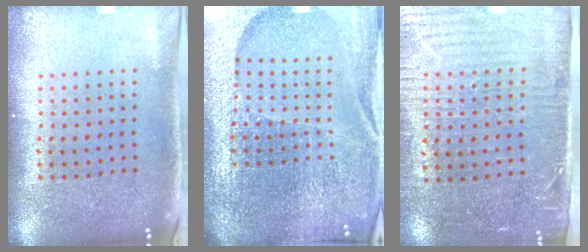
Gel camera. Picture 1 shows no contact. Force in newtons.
{"total": 6.5, "press": 5.7, "slide": 3.2}
{"total": 3.4, "press": 3.1, "slide": 1.5}